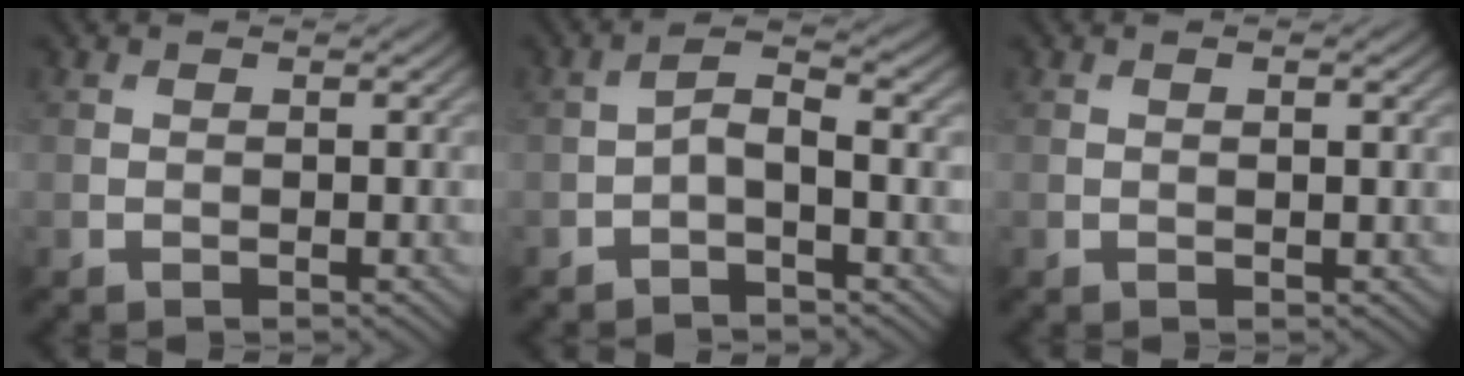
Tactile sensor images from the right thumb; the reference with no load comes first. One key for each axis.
{"total": 2.7, "fx": -0.8, "fy": 0.8, "fz": 2.5, "tx": -0.049, "ty": 0.010, "tz": -0.017}
{"total": 0.8, "fx": 0.2, "fy": 0.1, "fz": 0.8, "tx": -0.011, "ty": -0.001, "tz": 0.004}